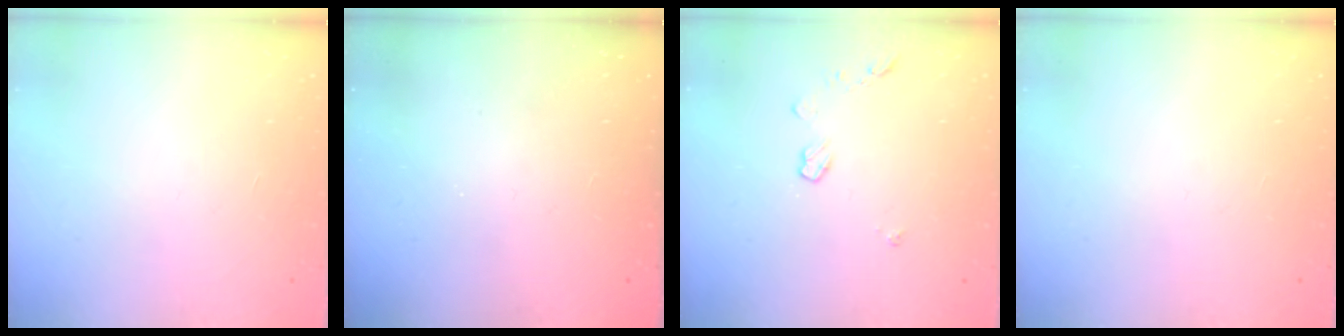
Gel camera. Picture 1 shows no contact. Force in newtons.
{"total": 0.0}
{"total": 4.1, "press": 4.1, "slide": 0.5}
{"total": 0.0}